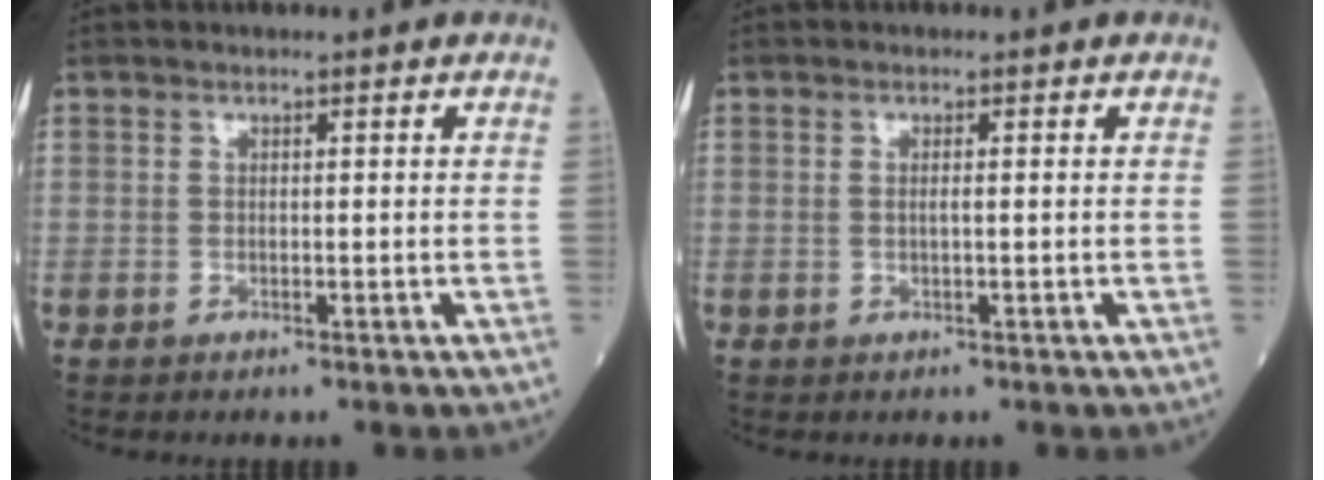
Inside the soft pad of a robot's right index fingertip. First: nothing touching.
{"total": 0.8, "force": [0.0, 0.0, 0.8], "torque": [-0.017, 0.000, 0.000]}